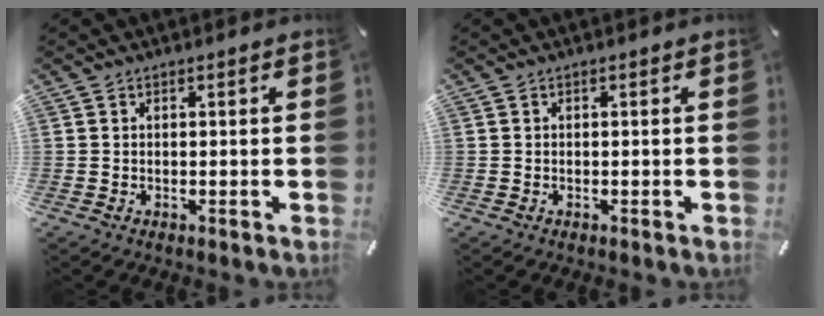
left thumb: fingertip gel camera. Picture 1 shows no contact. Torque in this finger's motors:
{"motor_torque": [-0.12, -0.31, -0.27, -0.05, -0.01]}